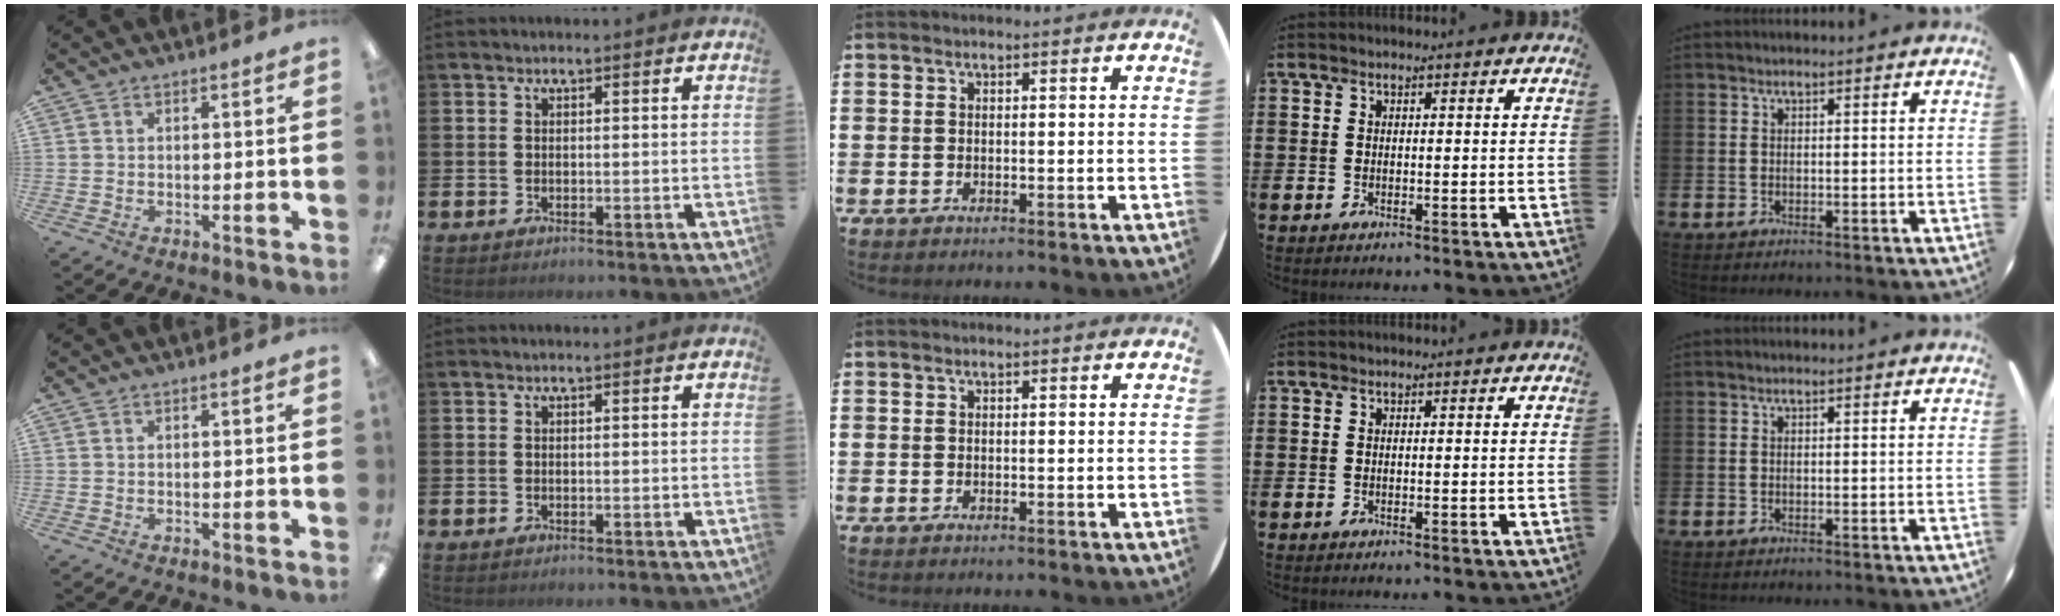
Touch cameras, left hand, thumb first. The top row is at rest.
{}